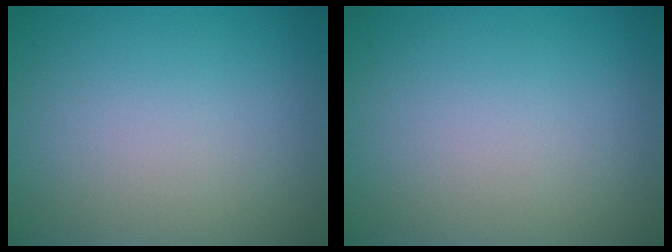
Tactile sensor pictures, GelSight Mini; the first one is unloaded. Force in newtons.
{"total": 0.0}